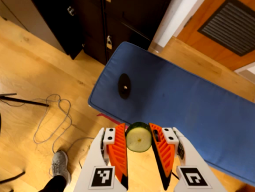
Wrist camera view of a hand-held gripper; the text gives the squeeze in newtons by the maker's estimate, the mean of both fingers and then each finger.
{"total": 9.5, "left": 9.3, "right": 9.8}